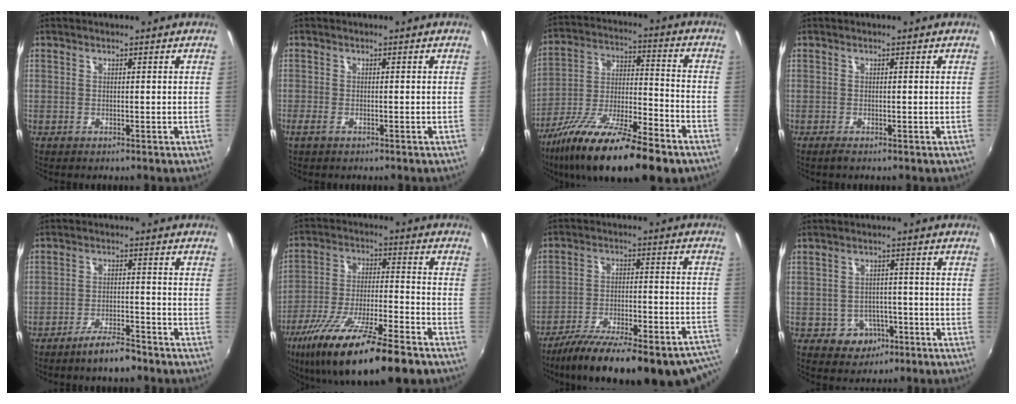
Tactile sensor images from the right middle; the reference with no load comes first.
{"total": 1.7, "force": [-1.3, 0.2, 1.0], "torque": [-0.019, -0.004, -0.020]}
{"total": 22.4, "force": [-14.7, 5.7, 15.9], "torque": [-0.290, -0.037, -0.250]}
{"total": 0.7, "force": [-0.5, 0.1, 0.5], "torque": [-0.011, -0.004, -0.012]}
{"total": 5.8, "force": [-4.7, 1.0, 3.2], "torque": [-0.072, 0.001, -0.077]}
{"total": 21.2, "force": [-14.7, 3.8, 14.7], "torque": [-0.273, -0.048, -0.249]}
{"total": 29.8, "force": [-23.4, 7.2, 17.0], "torque": [-0.260, -0.048, -0.322]}
{"total": 5.4, "force": [-2.4, 4.6, 1.5], "torque": [-0.041, 0.010, -0.020]}